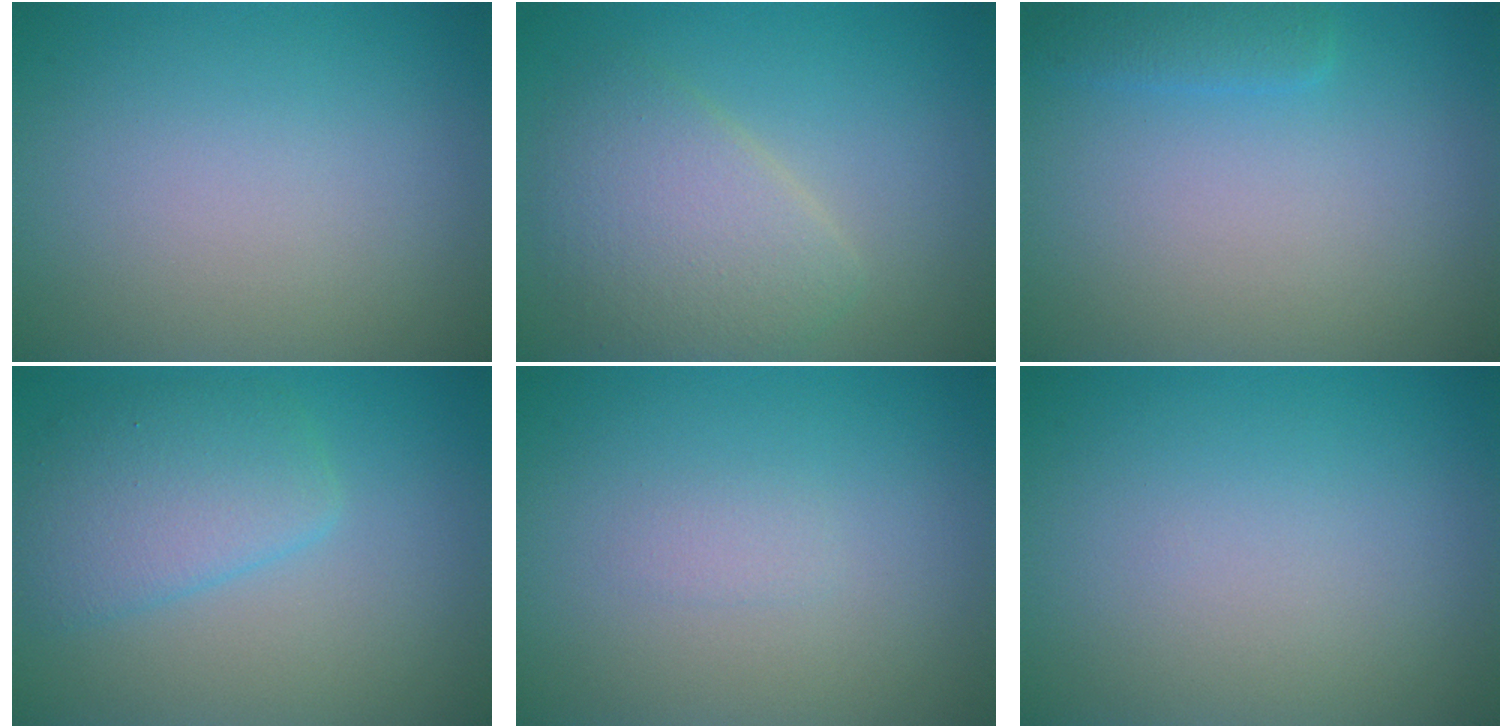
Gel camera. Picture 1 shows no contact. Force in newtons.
{"total": 4.6, "press": 4.6, "slide": 0.3}
{"total": 1.4, "press": 1.4, "slide": 0.1}
{"total": 4.1, "press": 4.1, "slide": 0.2}
{"total": 0.7, "press": 0.6, "slide": 0.2}
{"total": 0.0}